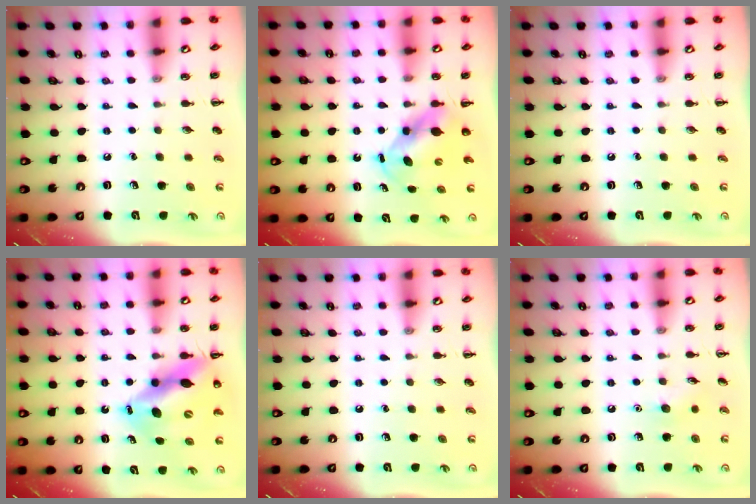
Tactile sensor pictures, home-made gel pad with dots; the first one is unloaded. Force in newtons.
{"total": 5.7, "press": 5.7, "slide": 1.0}
{"total": 0.0}
{"total": 14.7, "press": 14.1, "slide": 4.2}
{"total": 0.0}
{"total": 5.9, "press": 5.7, "slide": 1.6}